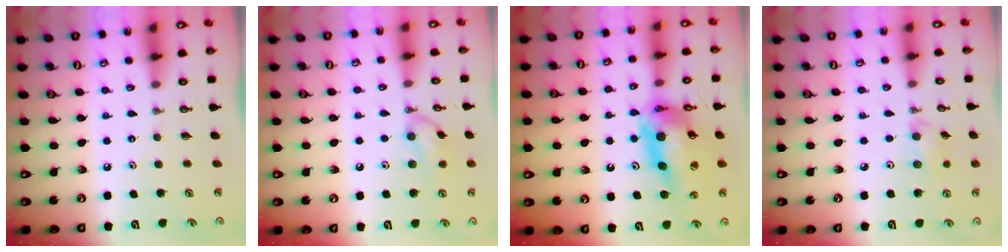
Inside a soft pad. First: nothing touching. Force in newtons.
{"total": 9.8, "press": 9.4, "slide": 2.9}
{"total": 16.6, "press": 16.5, "slide": 1.6}
{"total": 5.3, "press": 5.1, "slide": 1.5}